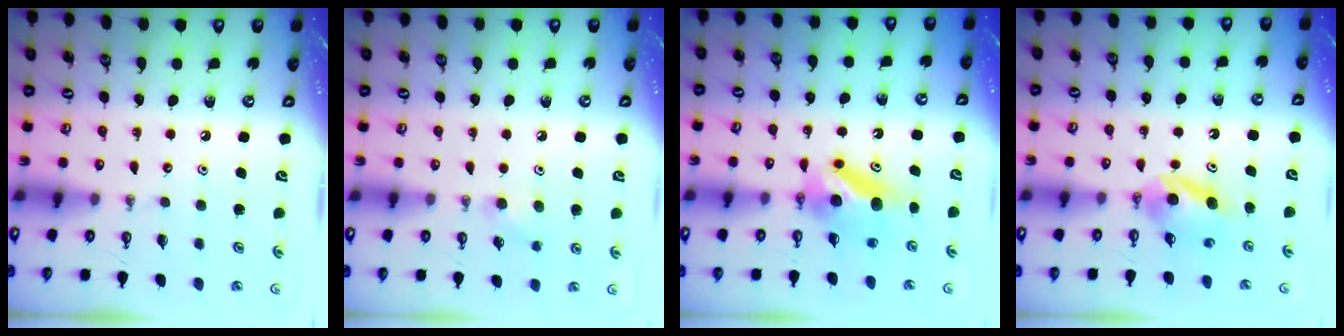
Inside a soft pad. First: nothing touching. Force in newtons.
{"total": 6.3, "press": 4.8, "slide": 4.1}
{"total": 7.3, "press": 6.8, "slide": 2.7}
{"total": 5.2, "press": 5.0, "slide": 1.2}